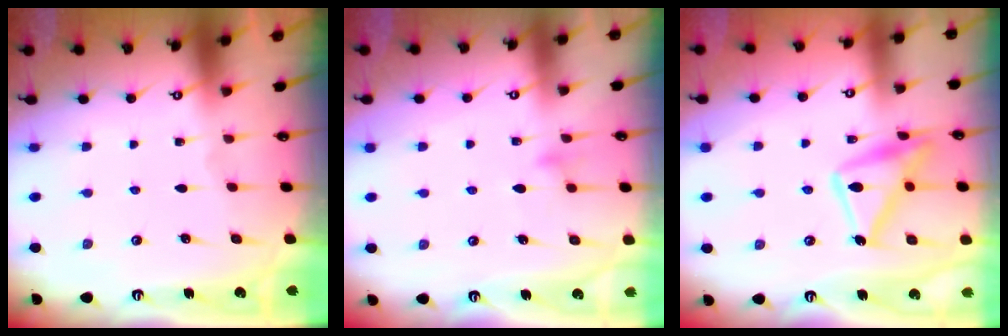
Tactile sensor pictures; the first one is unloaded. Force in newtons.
{"total": 10.8, "press": 10.7, "slide": 0.5}
{"total": 16.2, "press": 16.1, "slide": 1.1}